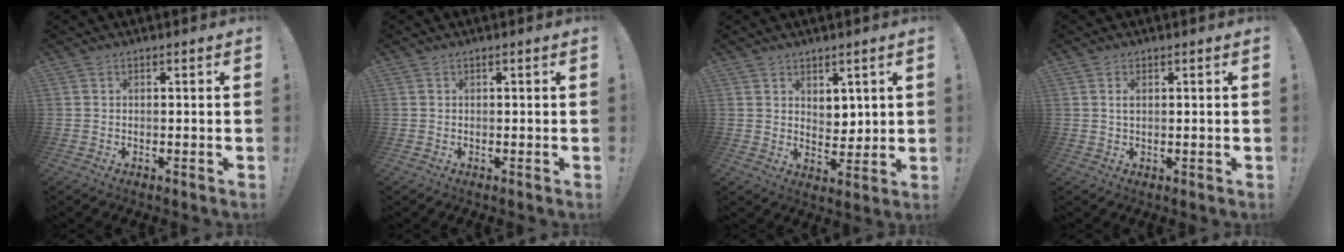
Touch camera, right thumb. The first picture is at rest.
{"total": 0.0}
{"total": 5.5, "force": [3.4, 3.9, 1.9], "torque": [-0.023, -0.029, 0.064]}
{"total": 1.6, "force": [0.6, 0.5, 1.4], "torque": [-0.022, -0.001, 0.008]}